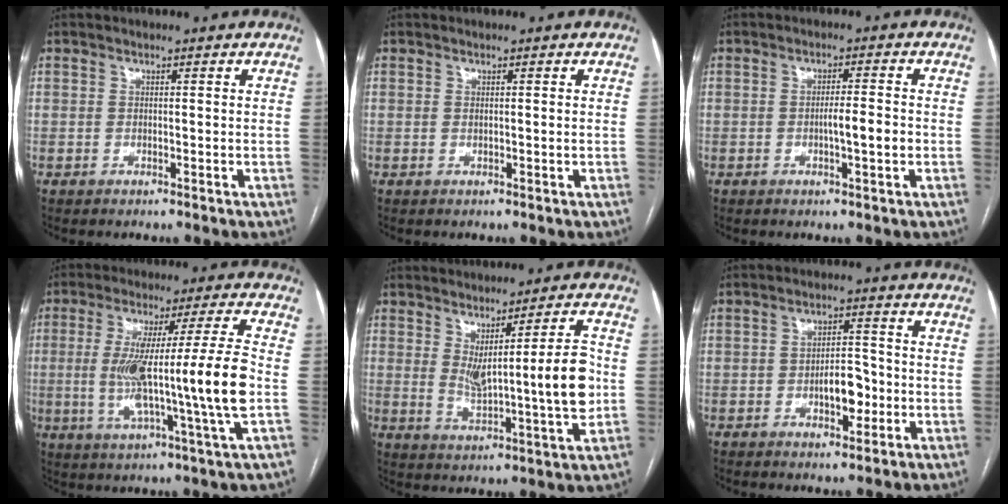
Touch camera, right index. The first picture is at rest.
{"total": 0.5, "force": [0.1, -0.1, 0.5], "torque": [-0.011, -0.002, 0.003]}
{"total": 3.8, "force": [-0.8, 0.2, 3.7], "torque": [-0.061, -0.001, -0.012]}
{"total": 16.3, "force": [-1.4, -1.1, 16.2], "torque": [-0.290, -0.003, -0.030]}
{"total": 10.5, "force": [1.3, 0.6, 10.5], "torque": [-0.158, -0.007, 0.026]}
{"total": 5.4, "force": [-1.6, 2.4, 4.5], "torque": [-0.069, 0.009, -0.020]}